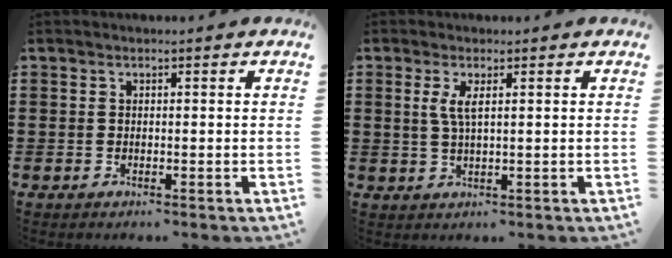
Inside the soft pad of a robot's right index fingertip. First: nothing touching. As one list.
[{"total": 3.0, "force": [0.9, 0.6, 2.8], "torque": [-0.059, 0.003, 0.014]}]